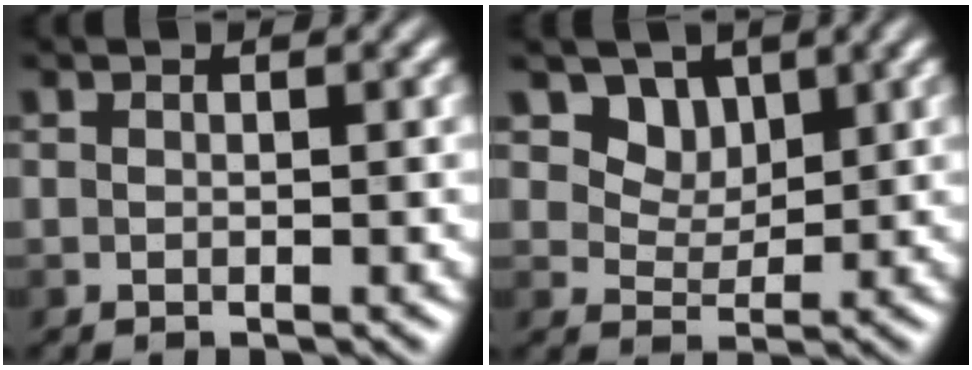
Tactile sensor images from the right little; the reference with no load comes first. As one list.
[{"total": 4.3, "force": [2.4, 3.0, 1.9], "torque": [-0.042, -0.024, 0.059]}]